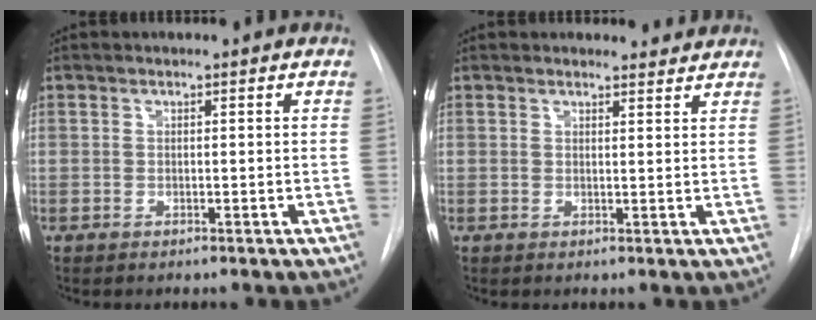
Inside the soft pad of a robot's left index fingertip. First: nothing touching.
{"total": 2.8, "force": [2.7, 0.8, -0.1], "torque": [-0.003, -0.002, 0.024]}